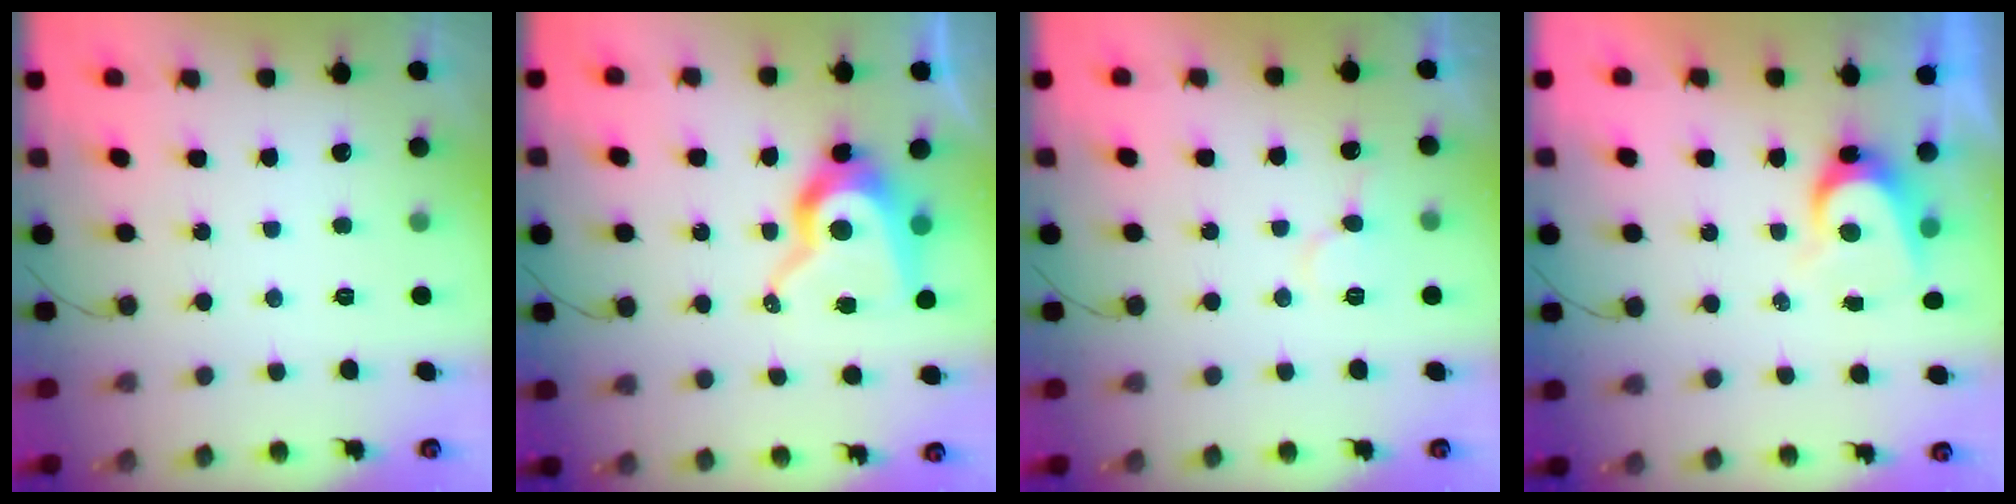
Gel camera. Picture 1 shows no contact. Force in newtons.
{"total": 13.8, "press": 13.7, "slide": 1.1}
{"total": 7.6, "press": 7.6, "slide": 0.6}
{"total": 5.8, "press": 5.8, "slide": 0.6}